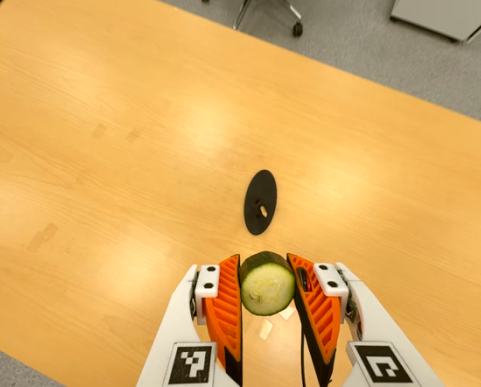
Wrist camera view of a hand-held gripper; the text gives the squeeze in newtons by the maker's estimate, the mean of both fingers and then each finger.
{"total": 10.7, "left": 10.0, "right": 11.5}